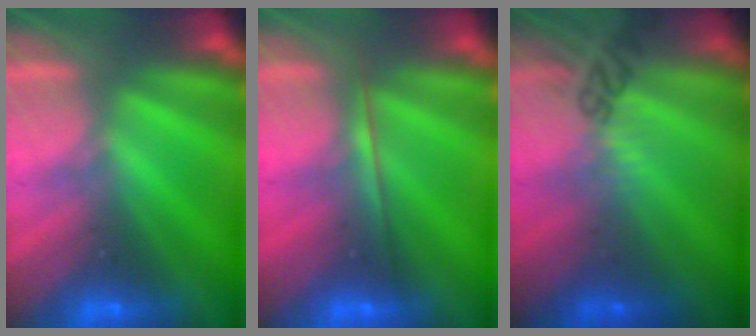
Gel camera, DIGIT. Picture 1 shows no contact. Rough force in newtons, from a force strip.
{"total": 1.7}
{"total": 2.4}